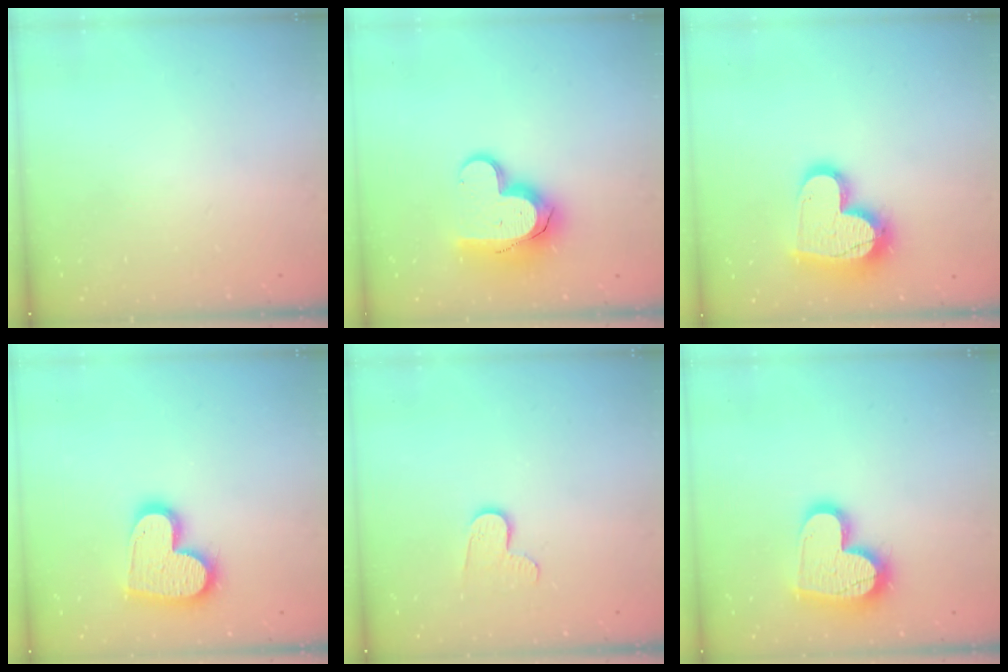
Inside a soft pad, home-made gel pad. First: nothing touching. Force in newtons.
{"total": 14.1, "press": 14.0, "slide": 1.2}
{"total": 17.9, "press": 17.9, "slide": 1.5}
{"total": 16.9, "press": 16.9, "slide": 1.5}
{"total": 5.9, "press": 5.9, "slide": 0.4}
{"total": 16.6, "press": 16.5, "slide": 1.6}